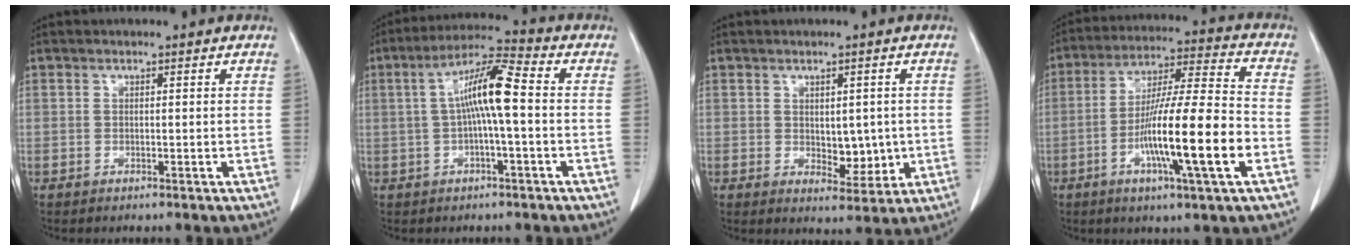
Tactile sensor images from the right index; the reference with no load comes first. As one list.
[{"total": 9.0, "force": [0.2, 0.7, 9.0], "torque": [-0.167, 0.023, -0.002]}, {"total": 5.1, "force": [-0.2, 2.8, 4.3], "torque": [-0.053, -0.007, 0.009]}, {"total": 16.4, "force": [-5.0, 0.2, 15.6], "torque": [-0.278, -0.009, -0.089]}]